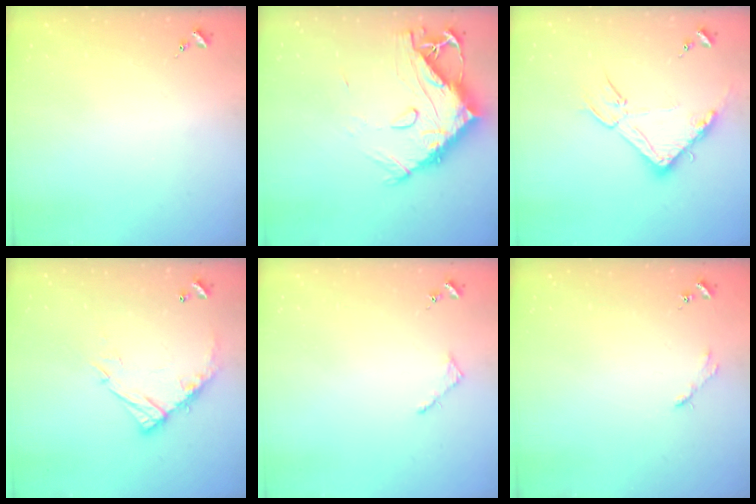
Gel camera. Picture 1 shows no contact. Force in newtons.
{"total": 18.5, "press": 18.4, "slide": 1.9}
{"total": 15.2, "press": 15.2, "slide": 0.6}
{"total": 13.3, "press": 13.2, "slide": 1.2}
{"total": 2.8, "press": 2.7, "slide": 0.3}
{"total": 2.8, "press": 2.8, "slide": 0.4}